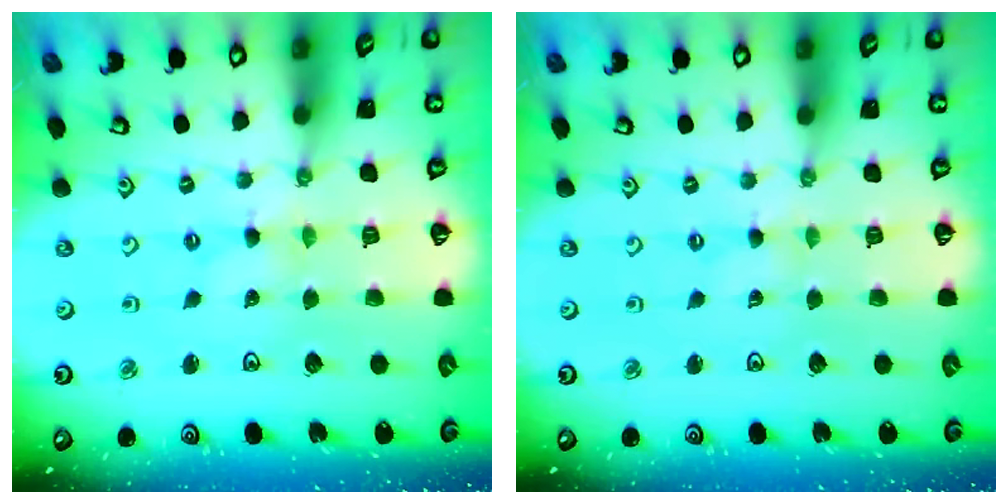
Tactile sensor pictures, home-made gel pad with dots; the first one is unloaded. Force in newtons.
{"total": 0.0}